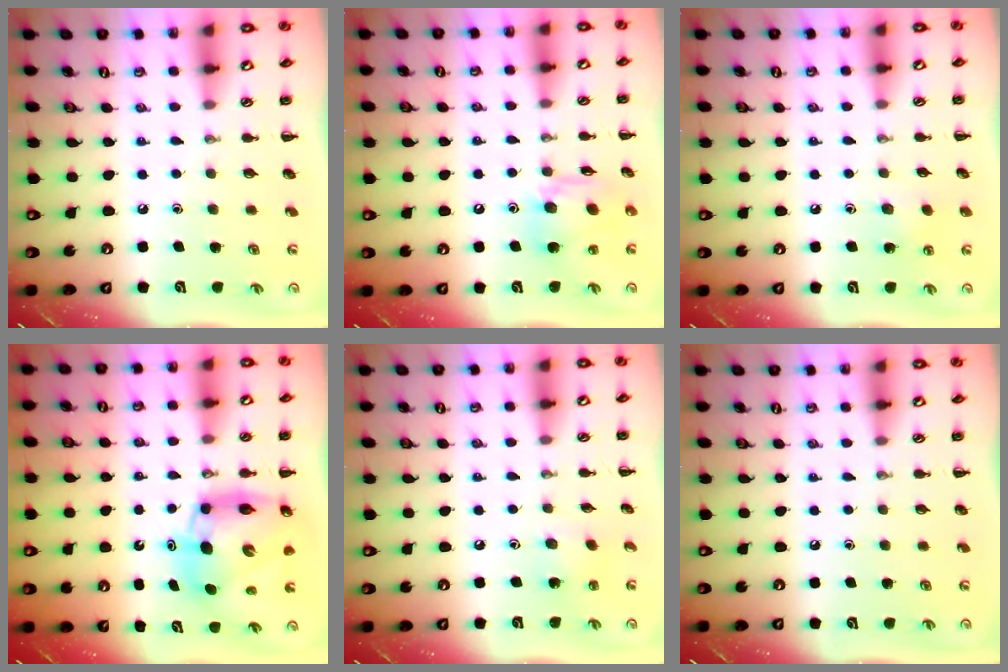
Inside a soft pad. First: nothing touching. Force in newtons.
{"total": 13.2, "press": 12.9, "slide": 2.9}
{"total": 7.7, "press": 7.5, "slide": 2.0}
{"total": 9.5, "press": 9.1, "slide": 2.8}
{"total": 2.1, "press": 2.0, "slide": 0.6}
{"total": 0.0}